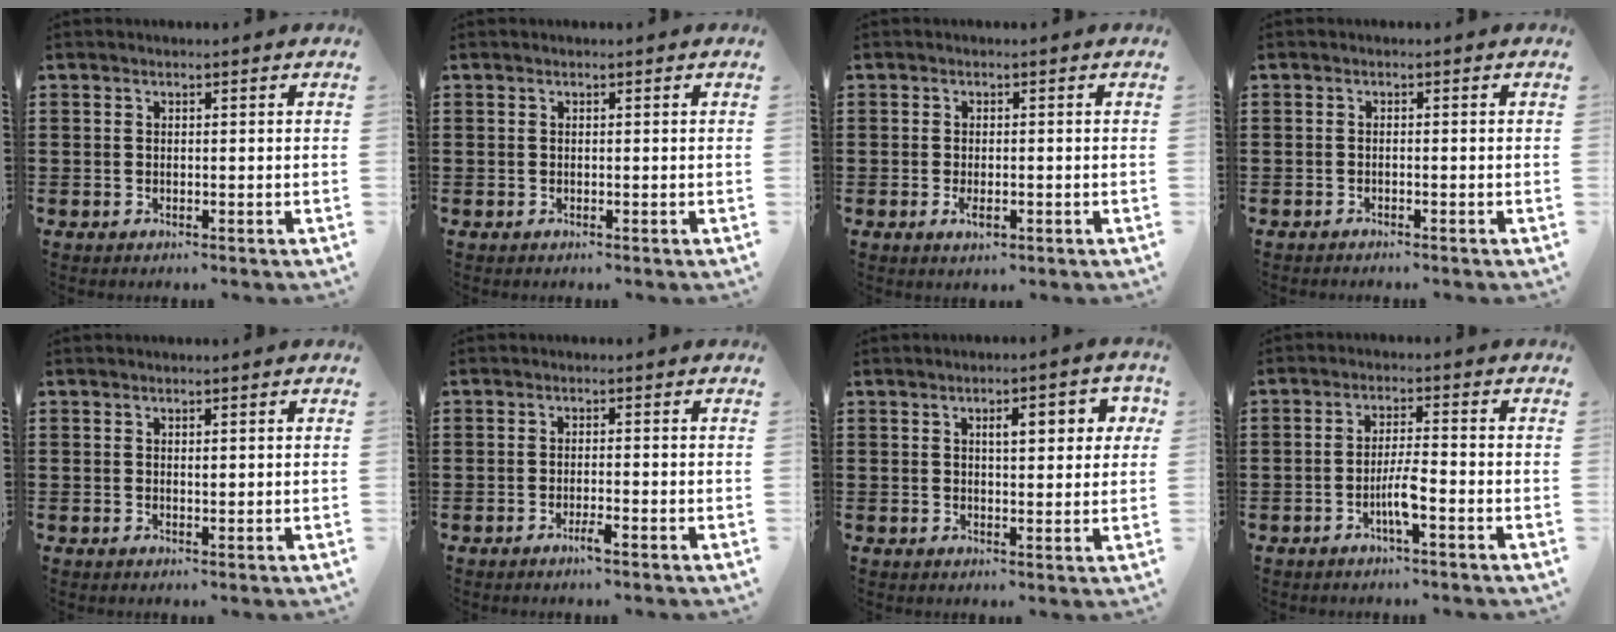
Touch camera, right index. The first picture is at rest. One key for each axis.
{"total": 0.0}
{"total": 2.1, "fx": -0.6, "fy": 0.9, "fz": 1.8, "tx": -0.042, "ty": -0.006, "tz": -0.013}
{"total": 0.8, "fx": -0.8, "fy": -0.2, "fz": 0.2, "tx": -0.005, "ty": -0.005, "tz": -0.015}
{"total": 0.7, "fx": 0.3, "fy": 0.2, "fz": 0.6, "tx": -0.012, "ty": 0.001, "tz": 0.005}
{"total": 2.3, "fx": -1.4, "fy": 0.1, "fz": 1.8, "tx": -0.037, "ty": -0.004, "tz": -0.026}
{"total": 4.6, "fx": 1.5, "fy": 1.6, "fz": 4.0, "tx": -0.058, "ty": 0.000, "tz": 0.017}
{"total": 4.2, "fx": -1.9, "fy": 0.4, "fz": 3.8, "tx": -0.079, "ty": -0.005, "tz": -0.039}